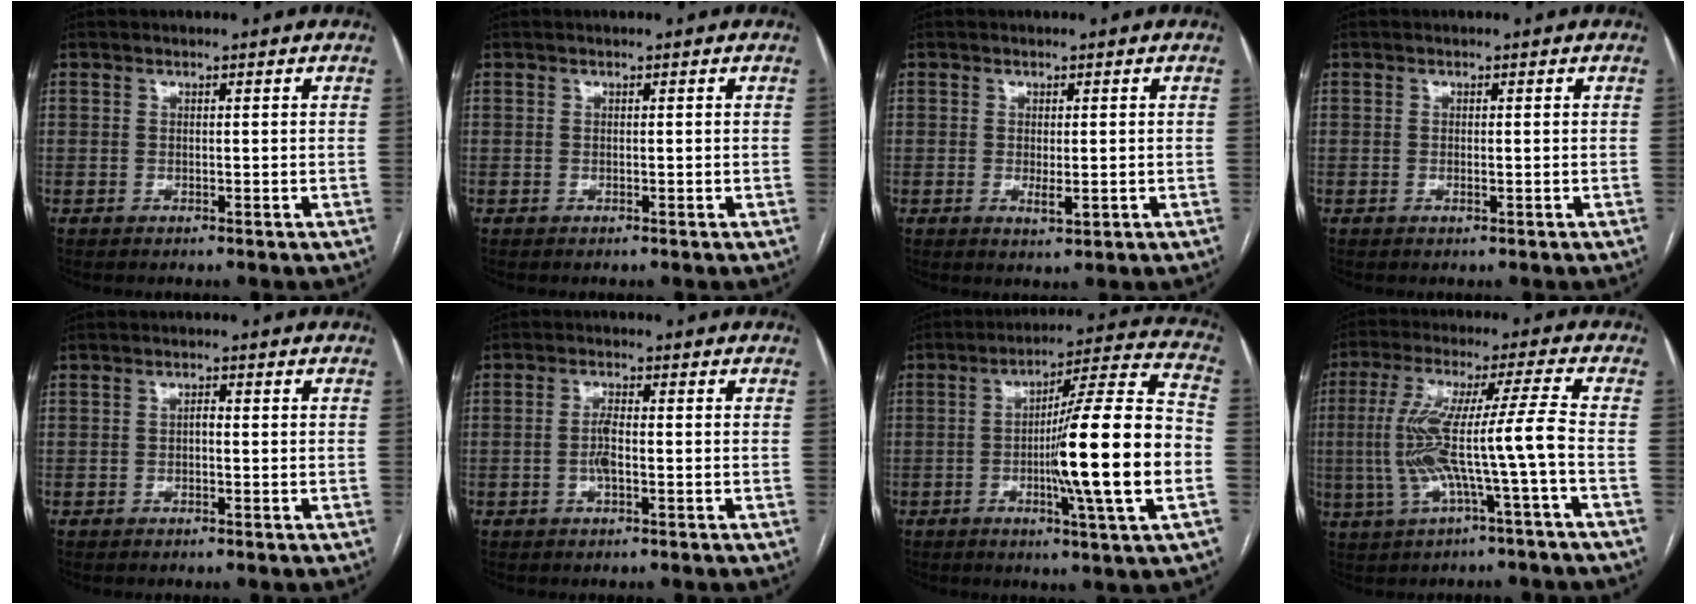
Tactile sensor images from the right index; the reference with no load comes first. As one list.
[{"total": 0.0}, {"total": 2.3, "force": [-0.4, 0.8, 2.1], "torque": [-0.036, -0.005, -0.002]}, {"total": 0.6, "force": [-0.1, 0.2, 0.5], "torque": [-0.013, -0.002, 0.000]}, {"total": 0.9, "force": [-0.2, 0.4, 0.8], "torque": [-0.012, 0.004, -0.004]}, {"total": 2.8, "force": [-0.7, 0.6, 2.6], "torque": [-0.058, 0.001, -0.014]}, {"total": 18.6, "force": [-3.6, -0.5, 18.2], "torque": [-0.284, -0.002, -0.063]}, {"total": 11.0, "force": [-2.4, -0.7, 10.7], "torque": [-0.224, 0.022, -0.043]}]